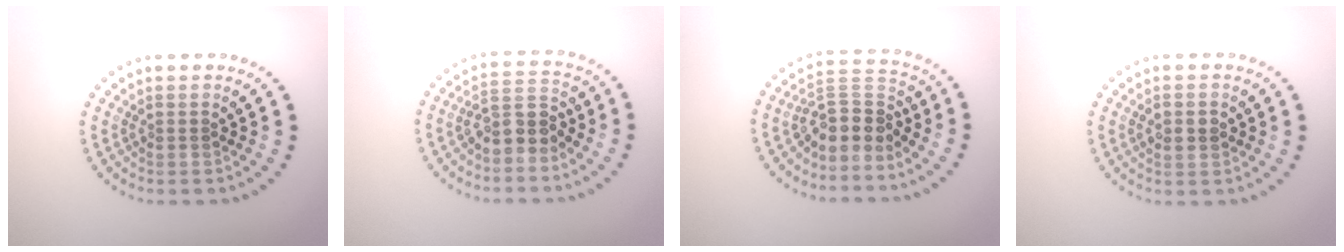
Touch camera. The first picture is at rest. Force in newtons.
{"total": 3.2, "press": 2.9, "slide": 1.4}
{"total": 3.8, "press": 3.0, "slide": 2.4}
{"total": 2.1, "press": 2.1, "slide": 0.2}